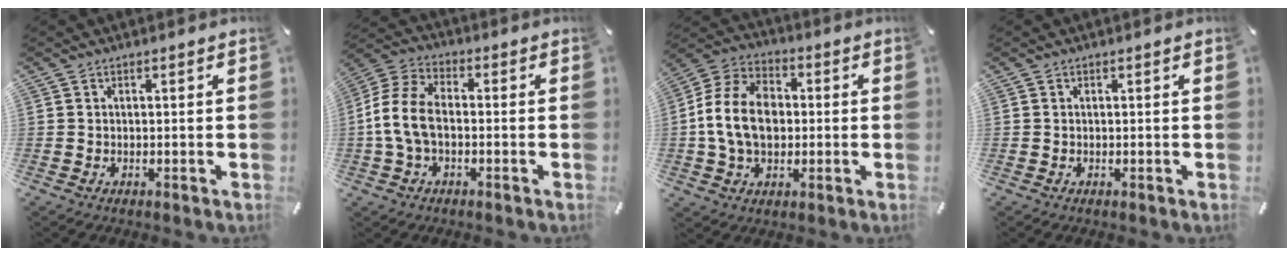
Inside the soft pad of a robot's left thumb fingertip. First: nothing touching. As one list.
[{"total": 10.0, "force": [-1.8, 6.4, 7.4], "torque": [-0.167, 0.008, -0.034]}, {"total": 13.7, "force": [-0.8, 10.2, 9.0], "torque": [-0.210, 0.019, -0.014]}, {"total": 0.0}]